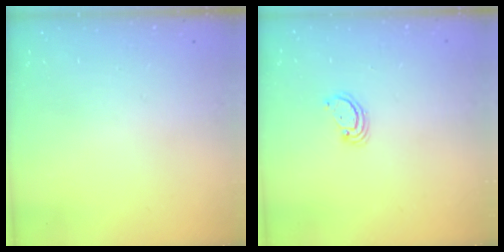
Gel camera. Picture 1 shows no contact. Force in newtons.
{"total": 2.4, "press": 2.4, "slide": 0.2}